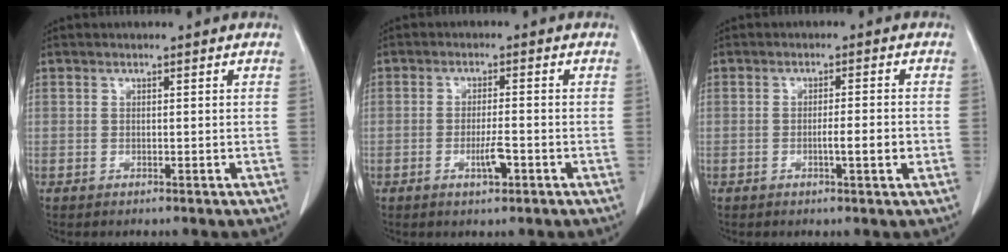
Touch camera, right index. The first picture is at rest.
{"total": 4.0, "force": [-1.6, 1.0, 3.5], "torque": [-0.066, 0.000, -0.025]}
{"total": 4.1, "force": [-1.0, 0.7, 3.9], "torque": [-0.067, 0.000, -0.011]}